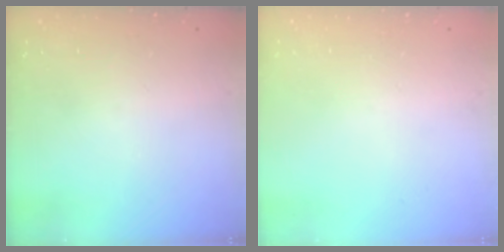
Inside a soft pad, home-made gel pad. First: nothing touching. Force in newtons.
{"total": 0.0}